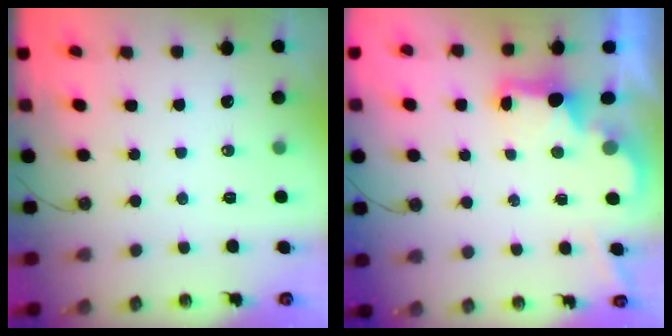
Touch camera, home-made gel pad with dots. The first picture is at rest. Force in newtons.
{"total": 2.5, "press": 2.3, "slide": 0.8}